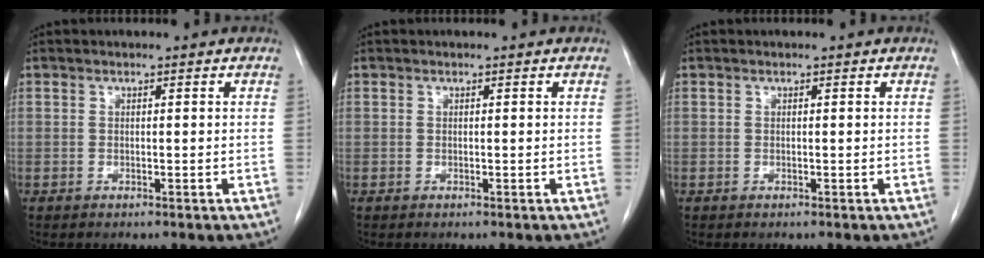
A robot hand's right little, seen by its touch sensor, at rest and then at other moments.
{"total": 0.0}
{"total": 0.0}